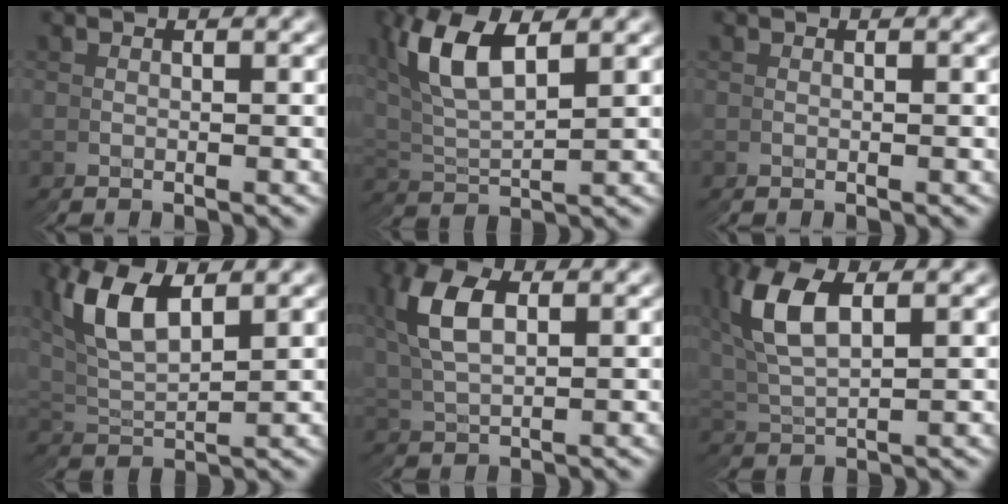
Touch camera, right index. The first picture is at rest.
{"total": 5.9, "force": [2.8, 3.2, 4.1], "torque": [-0.120, -0.006, 0.058]}
{"total": 0.0}
{"total": 5.9, "force": [2.5, 3.7, 3.9], "torque": [-0.119, -0.013, 0.052]}
{"total": 4.6, "force": [1.7, 2.8, 3.2], "torque": [-0.091, -0.006, 0.041]}
{"total": 5.9, "force": [2.5, 3.4, 4.1], "torque": [-0.120, -0.006, 0.054]}